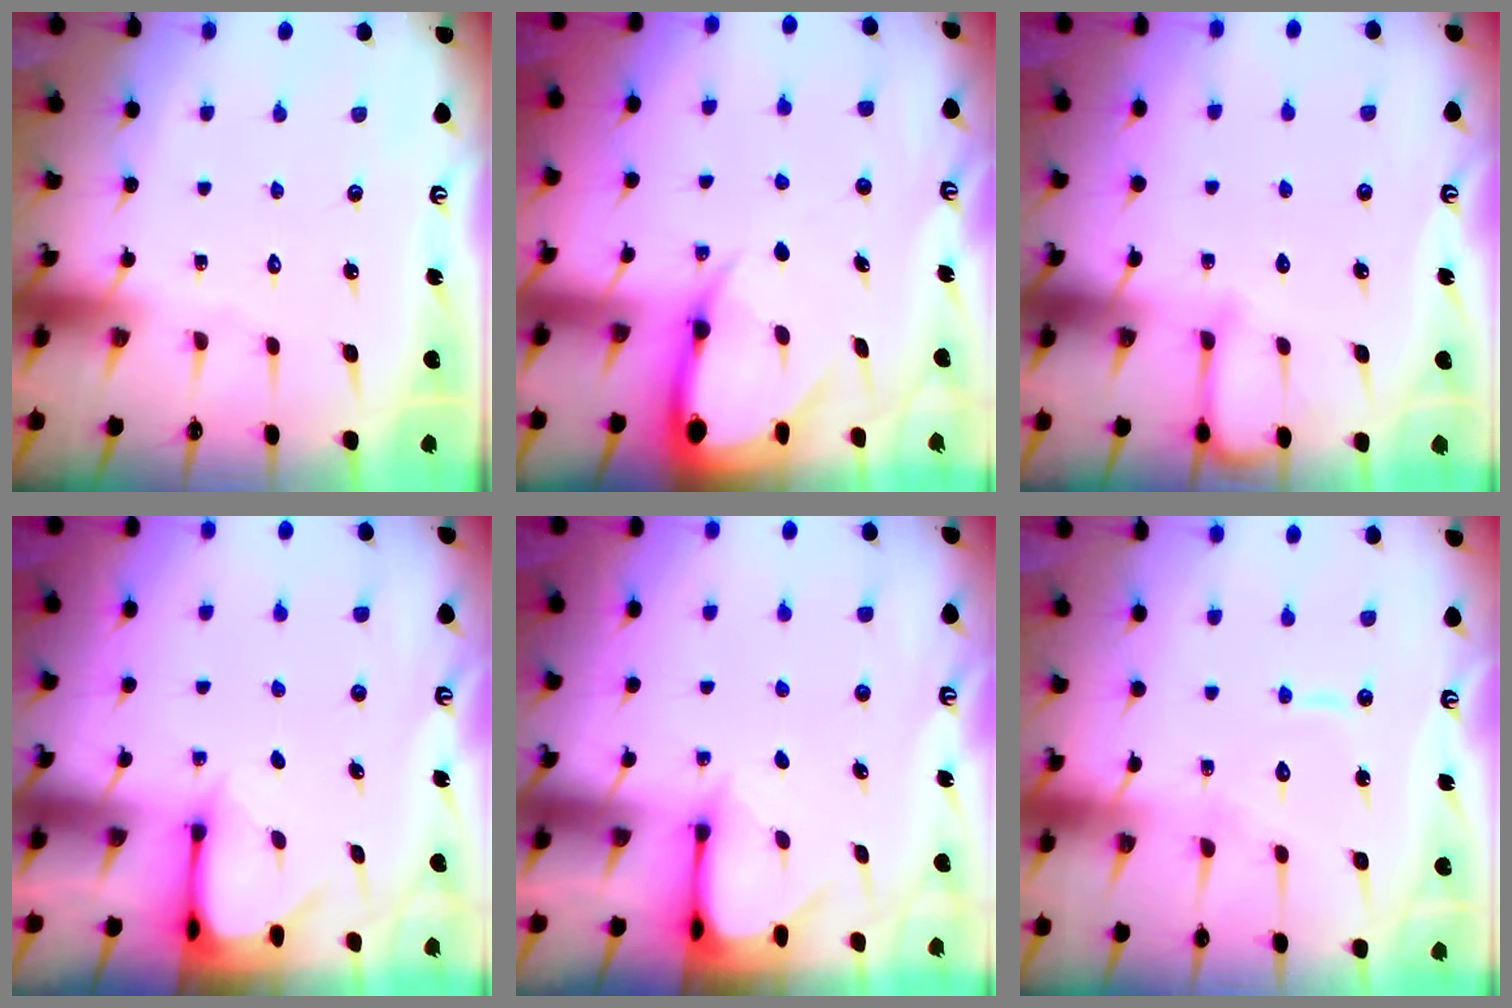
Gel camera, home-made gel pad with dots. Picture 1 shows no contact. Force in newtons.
{"total": 7.5, "press": 7.4, "slide": 0.7}
{"total": 4.3, "press": 4.3, "slide": 0.4}
{"total": 3.3, "press": 3.3, "slide": 0.3}
{"total": 3.3, "press": 3.3, "slide": 0.3}
{"total": 9.0, "press": 9.0, "slide": 0.8}